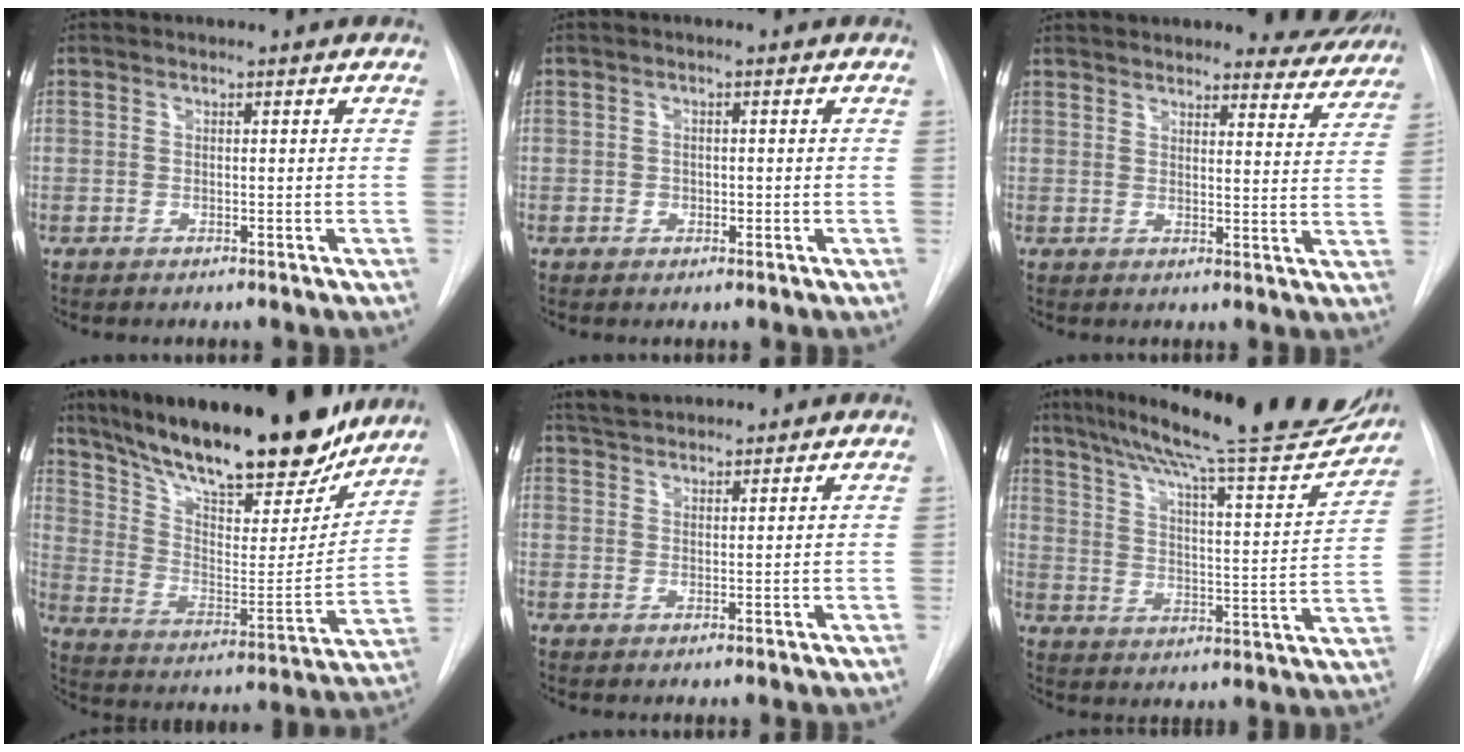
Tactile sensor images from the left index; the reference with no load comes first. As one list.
[{"total": 1.2, "force": [-0.2, 1.0, 0.6], "torque": [-0.007, 0.003, -0.003]}, {"total": 11.5, "force": [10.9, 2.4, 2.9], "torque": [-0.015, -0.015, 0.120]}, {"total": 28.3, "force": [23.2, 6.8, 14.6], "torque": [-0.244, -0.016, 0.344]}, {"total": 6.0, "force": [5.7, 0.9, 1.6], "torque": [-0.033, 0.036, 0.099]}, {"total": 25.5, "force": [22.2, 1.9, 12.4], "torque": [-0.201, -0.036, 0.302]}]